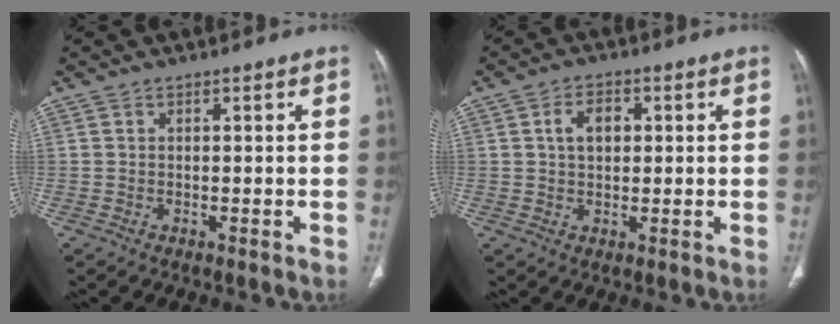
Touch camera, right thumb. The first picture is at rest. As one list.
[{"total": 4.9, "force": [1.0, 3.4, 3.5], "torque": [-0.048, 0.006, 0.014]}]